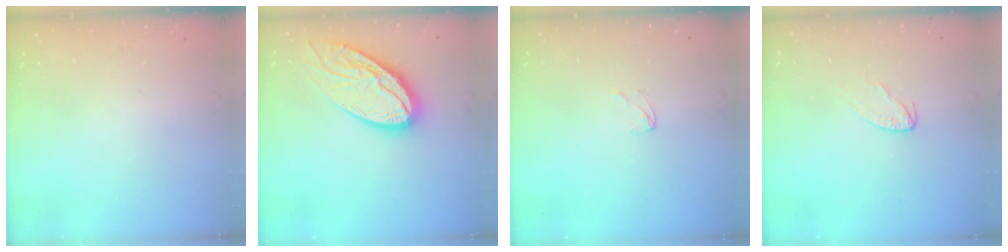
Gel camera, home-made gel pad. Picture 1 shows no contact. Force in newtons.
{"total": 20.0, "press": 19.9, "slide": 1.7}
{"total": 2.9, "press": 2.9, "slide": 0.2}
{"total": 4.5, "press": 4.5, "slide": 0.4}